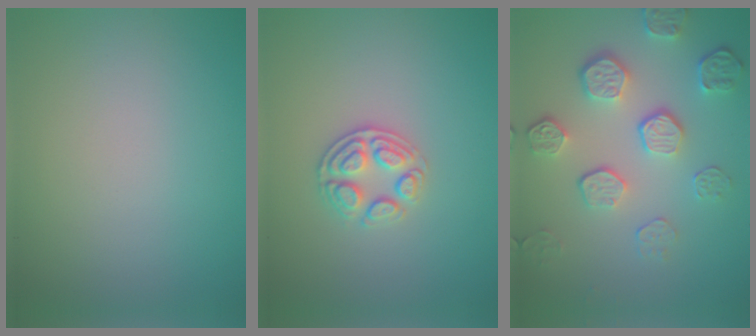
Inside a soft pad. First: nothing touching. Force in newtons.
{"total": 2.7, "press": 2.5, "slide": 0.9}
{"total": 5.3, "press": 3.7, "slide": 3.7}